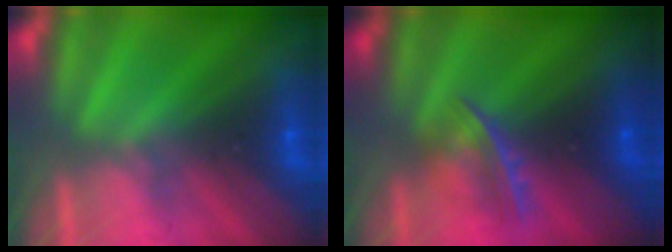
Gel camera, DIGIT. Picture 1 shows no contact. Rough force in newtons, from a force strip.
{"total": 4.6}